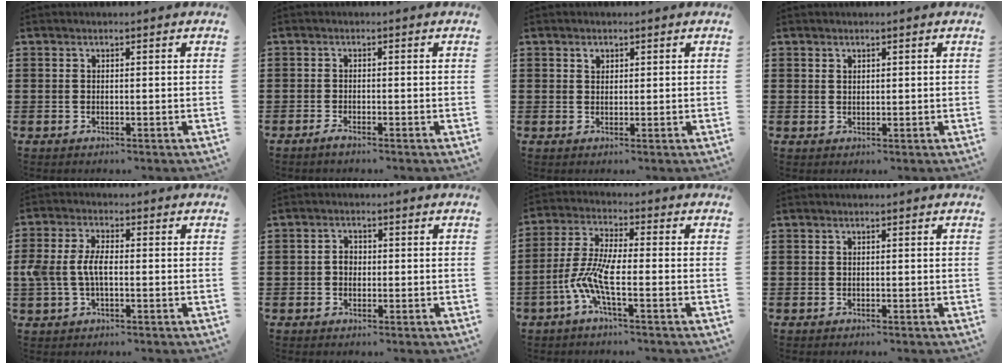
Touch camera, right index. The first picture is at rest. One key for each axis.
{"total": 1.2, "fx": -1.1, "fy": 0.0, "fz": 0.5, "tx": -0.018, "ty": -0.008, "tz": -0.022}
{"total": 1.2, "fx": 0.6, "fy": 0.9, "fz": 0.5, "tx": -0.014, "ty": 0.003, "tz": 0.012}
{"total": 0.9, "fx": 0.7, "fy": 0.6, "fz": 0.2, "tx": -0.005, "ty": 0.002, "tz": 0.014}
{"total": 5.1, "fx": -0.5, "fy": 2.5, "fz": 4.4, "tx": -0.111, "ty": -0.003, "tz": -0.018}
{"total": 1.8, "fx": -0.3, "fy": 1.4, "fz": 1.2, "tx": -0.023, "ty": 0.005, "tz": -0.007}
{"total": 7.2, "fx": -3.0, "fy": 1.6, "fz": 6.3, "tx": -0.155, "ty": -0.015, "tz": -0.064}
{"total": 0.0}